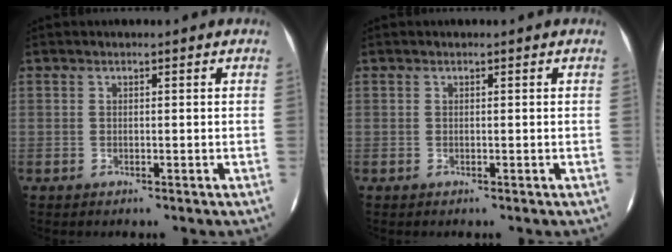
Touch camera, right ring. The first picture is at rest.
{"total": 0.0}